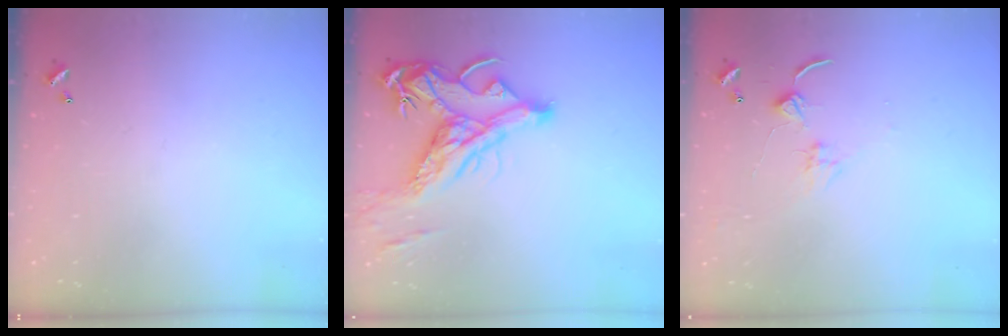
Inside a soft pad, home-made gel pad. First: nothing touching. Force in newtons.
{"total": 9.6, "press": 9.4, "slide": 1.7}
{"total": 2.4, "press": 2.3, "slide": 0.4}